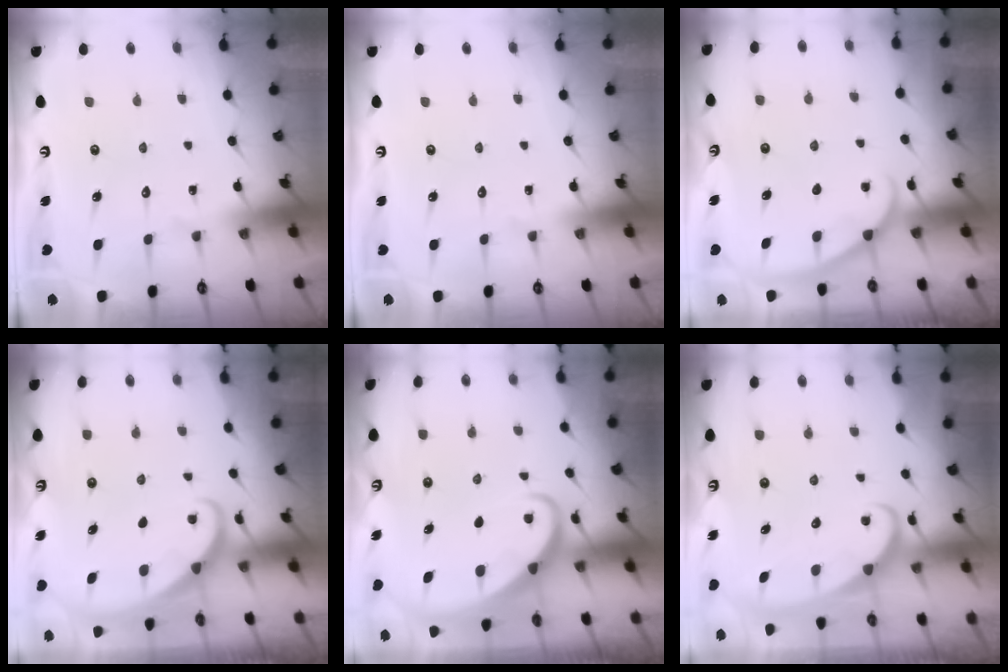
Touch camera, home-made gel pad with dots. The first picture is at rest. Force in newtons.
{"total": 0.0}
{"total": 2.2, "press": 2.2, "slide": 0.2}
{"total": 1.6, "press": 1.6, "slide": 0.1}
{"total": 2.8, "press": 2.8, "slide": 0.3}
{"total": 2.3, "press": 2.3, "slide": 0.4}